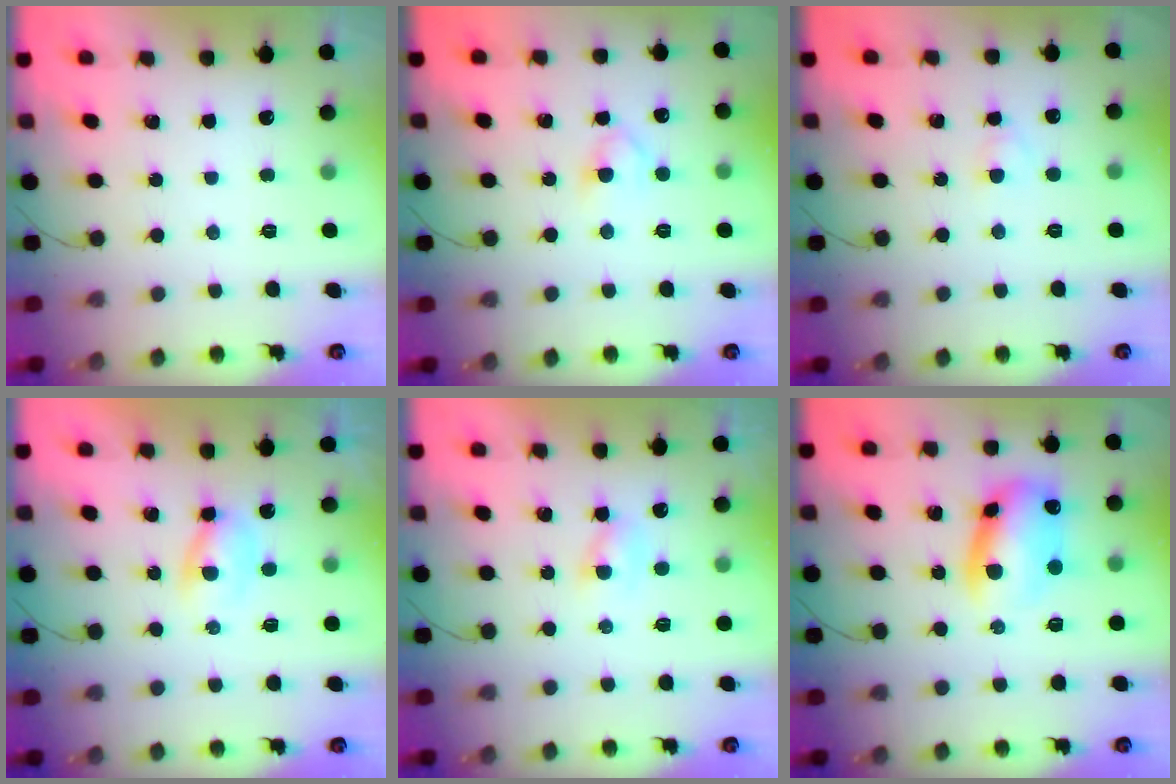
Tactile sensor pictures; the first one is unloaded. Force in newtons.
{"total": 3.1, "press": 2.9, "slide": 1.1}
{"total": 2.2, "press": 1.9, "slide": 1.1}
{"total": 2.1, "press": 1.9, "slide": 0.9}
{"total": 1.7, "press": 1.5, "slide": 0.8}
{"total": 10.0, "press": 9.9, "slide": 1.3}